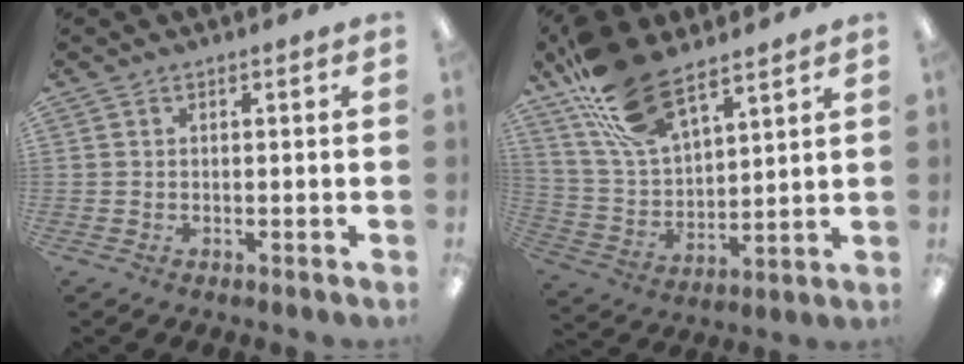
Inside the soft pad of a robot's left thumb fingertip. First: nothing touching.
{"total": 17.6, "force": [12.5, 7.8, 9.6], "torque": [-0.211, -0.054, 0.231]}